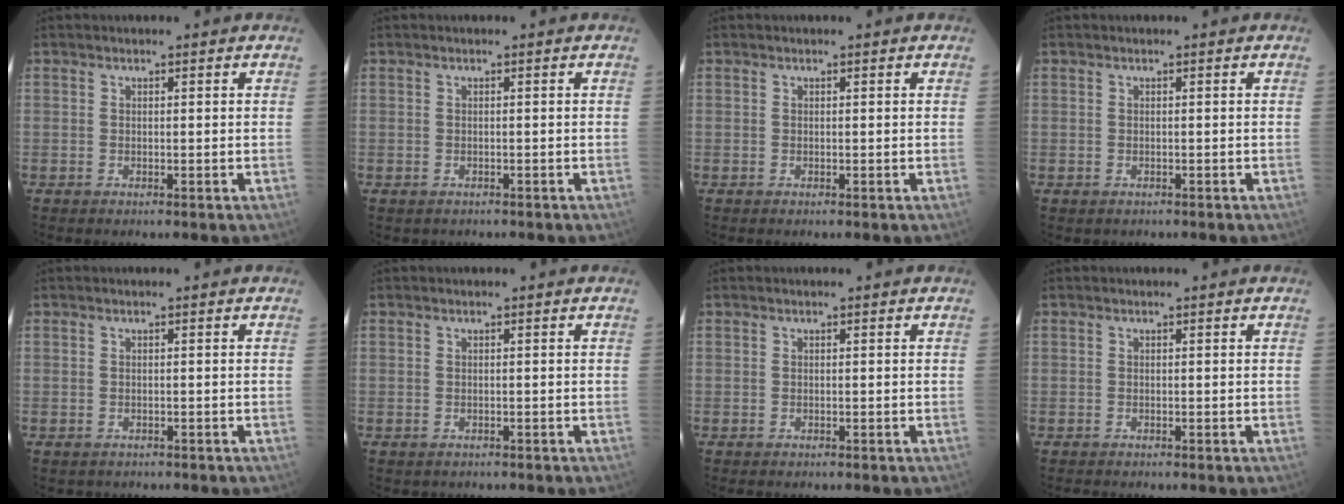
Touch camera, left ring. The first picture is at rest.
{"total": 1.1, "force": [-0.8, 0.7, 0.0], "torque": [-0.006, 0.002, -0.009]}
{"total": 0.0}
{"total": 0.5, "force": [-0.3, 0.4, 0.1], "torque": [-0.006, 0.002, -0.002]}
{"total": 1.8, "force": [-1.5, 1.0, 0.1], "torque": [-0.008, 0.001, -0.018]}
{"total": 1.3, "force": [-1.0, 0.8, 0.1], "torque": [-0.006, 0.001, -0.011]}
{"total": 0.6, "force": [-0.5, 0.2, 0.1], "torque": [-0.006, 0.001, -0.007]}
{"total": 1.0, "force": [-0.9, 0.3, 0.3], "torque": [-0.007, -0.002, -0.011]}